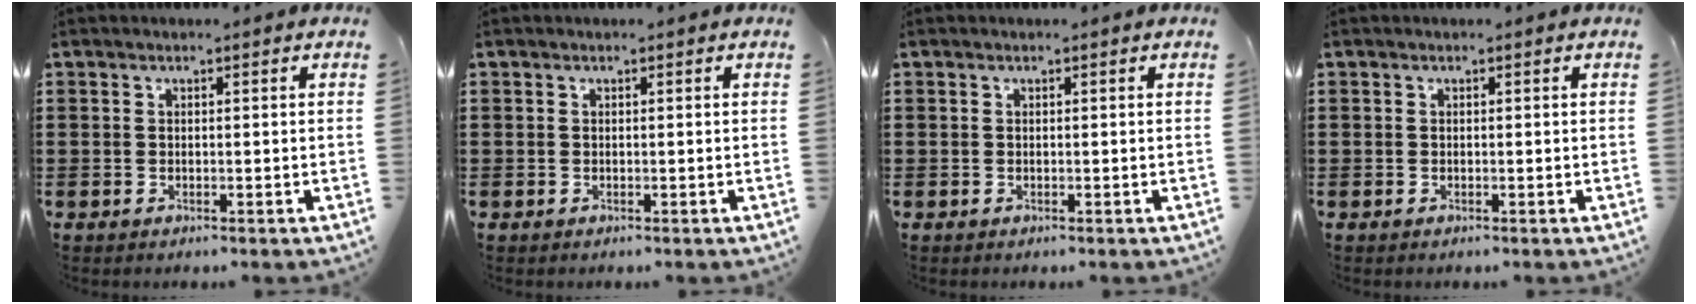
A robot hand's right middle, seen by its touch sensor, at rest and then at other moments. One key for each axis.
{"total": 0.0}
{"total": 0.0}
{"total": 0.0}